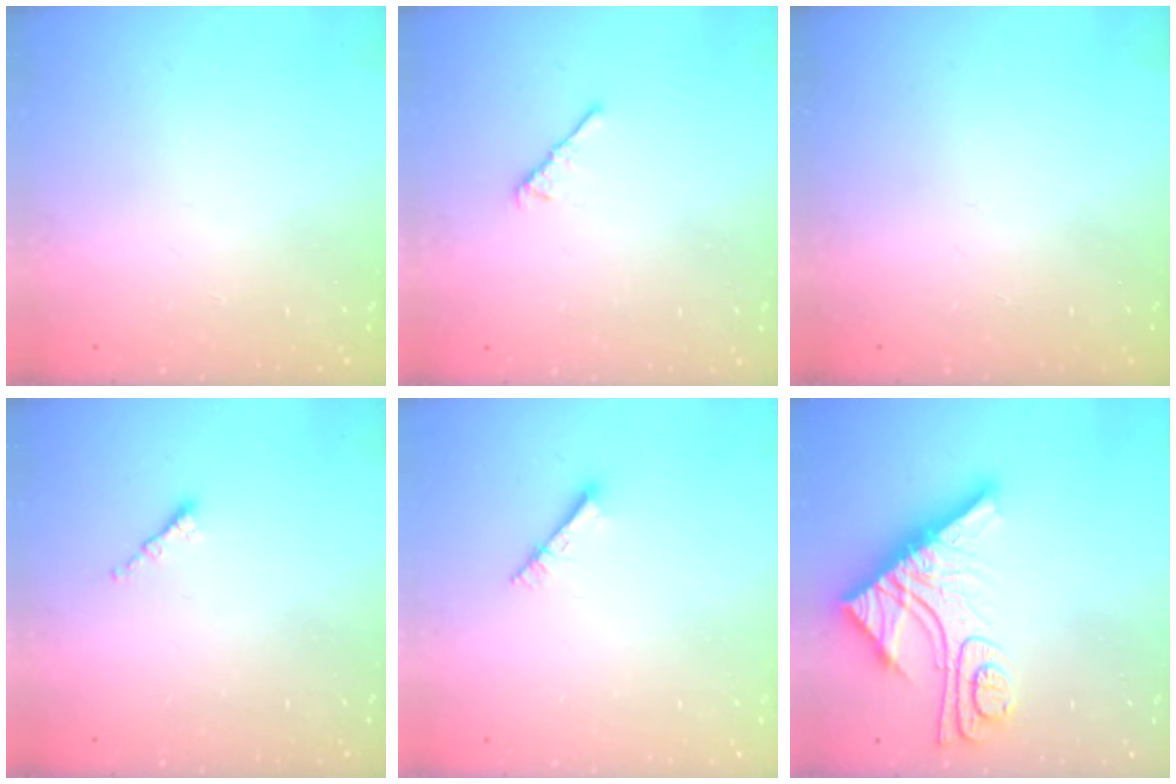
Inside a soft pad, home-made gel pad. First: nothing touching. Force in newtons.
{"total": 3.9, "press": 3.8, "slide": 0.8}
{"total": 0.0}
{"total": 1.3, "press": 1.2, "slide": 0.6}
{"total": 3.5, "press": 3.4, "slide": 0.4}
{"total": 14.7, "press": 14.6, "slide": 1.2}